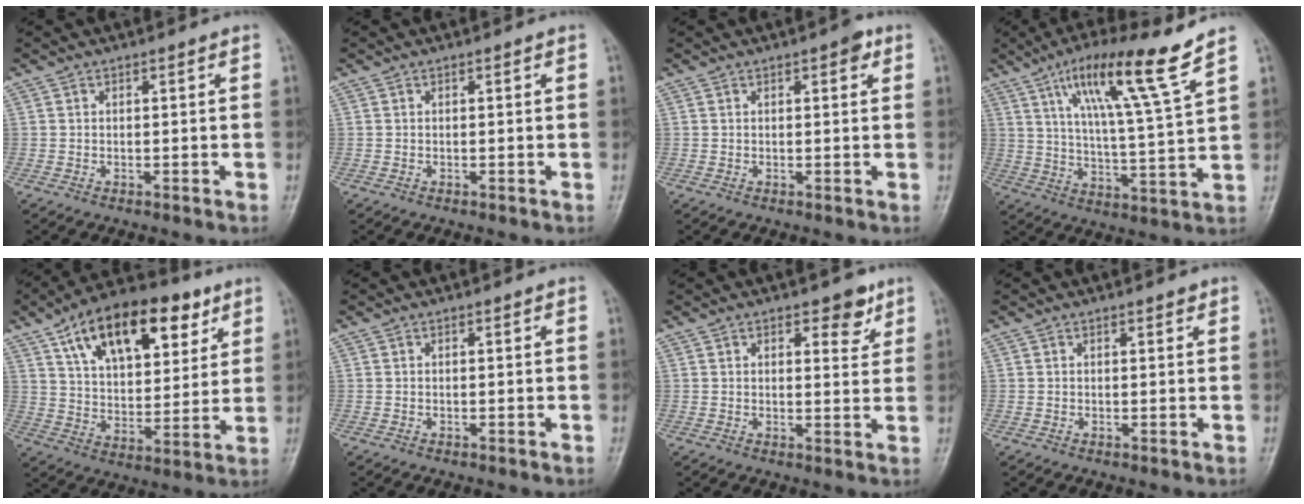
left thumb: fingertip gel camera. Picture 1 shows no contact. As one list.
[{"total": 0.0}, {"total": 2.3, "force": [1.2, 0.9, 1.8], "torque": [-0.017, -0.001, 0.011]}, {"total": 15.1, "force": [9.2, 0.3, 11.9], "torque": [-0.202, -0.044, 0.156]}, {"total": 21.4, "force": [10.8, 11.1, 14.7], "torque": [-0.197, -0.020, 0.180]}, {"total": 0.0}, {"total": 4.7, "force": [2.9, 2.3, 2.9], "torque": [-0.016, -0.016, 0.034]}, {"total": 1.0, "force": [0.7, 0.4, 0.6], "torque": [-0.005, -0.003, 0.008]}]